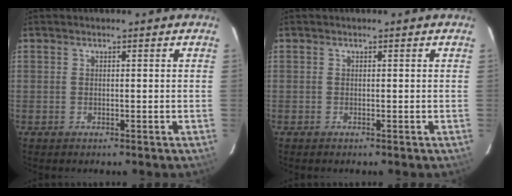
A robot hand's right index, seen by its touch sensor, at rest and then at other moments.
{"total": 0.0}